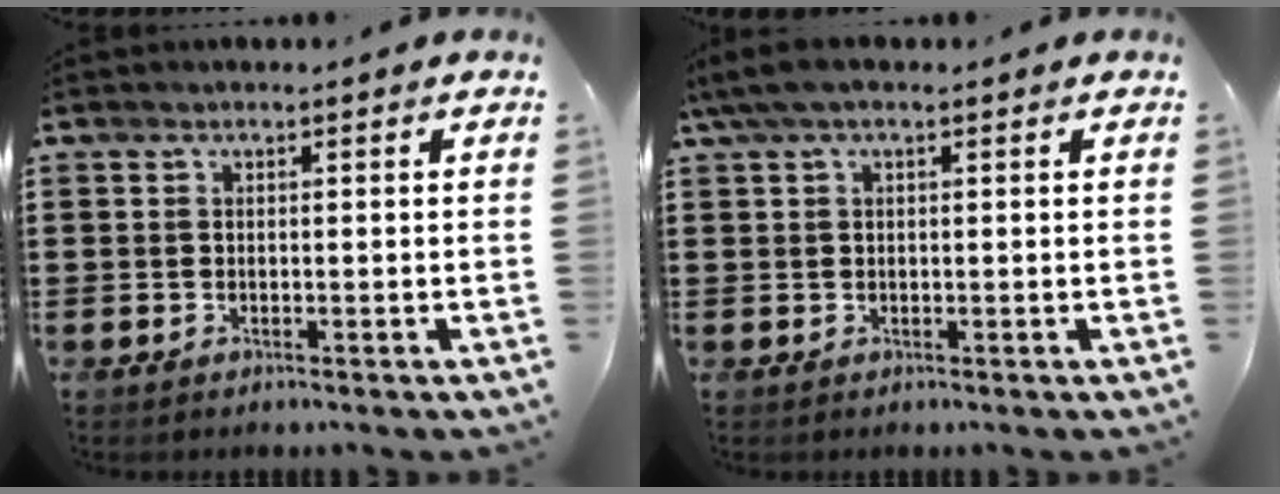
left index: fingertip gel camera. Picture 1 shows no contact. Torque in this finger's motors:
{"motor_torque": [1.09, -1.05, 0.49, 0.08]}